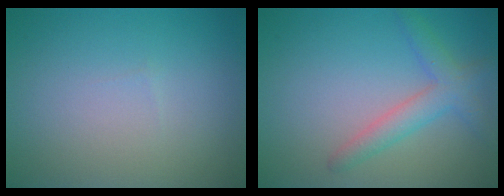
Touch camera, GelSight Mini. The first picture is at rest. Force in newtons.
{"total": 3.1, "press": 3.1, "slide": 0.1}